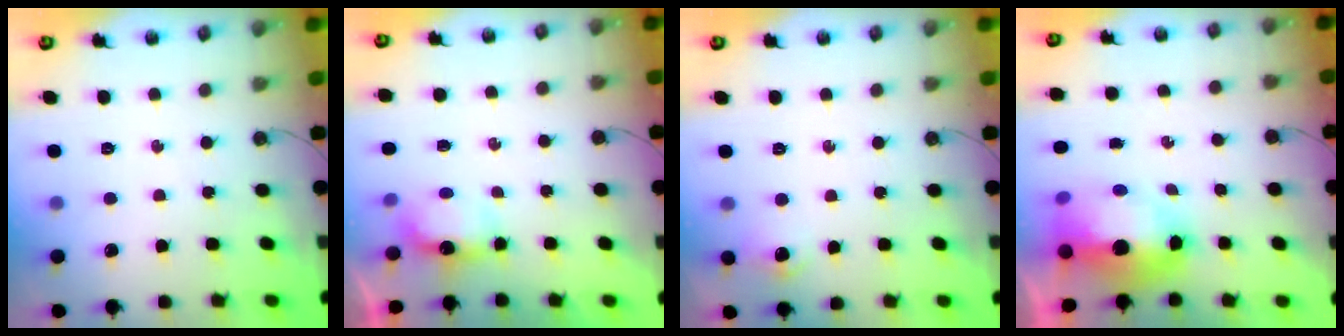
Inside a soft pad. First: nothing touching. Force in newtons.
{"total": 4.4, "press": 4.3, "slide": 0.6}
{"total": 7.2, "press": 7.2, "slide": 1.0}
{"total": 11.2, "press": 11.1, "slide": 1.5}